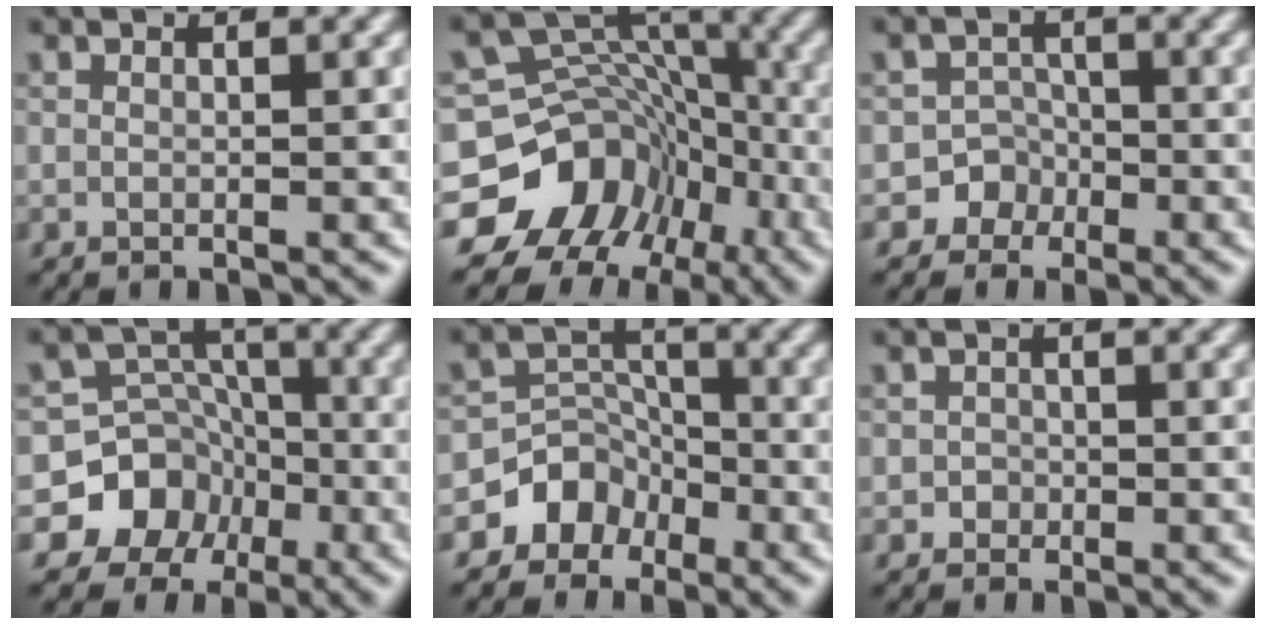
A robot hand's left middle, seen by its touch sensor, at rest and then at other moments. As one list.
[{"total": 12.7, "force": [-6.8, 10.1, 3.4], "torque": [-0.072, 0.014, -0.119]}, {"total": 3.9, "force": [-2.0, 3.4, -0.2], "torque": [0.047, 0.006, -0.052]}, {"total": 8.4, "force": [-4.3, 7.2, 0.8], "torque": [0.006, 0.002, -0.095]}, {"total": 4.1, "force": [-2.7, 3.1, 0.4], "torque": [0.015, 0.023, -0.050]}, {"total": 0.9, "force": [-0.3, 0.9, 0.0], "torque": [0.012, 0.001, -0.008]}]